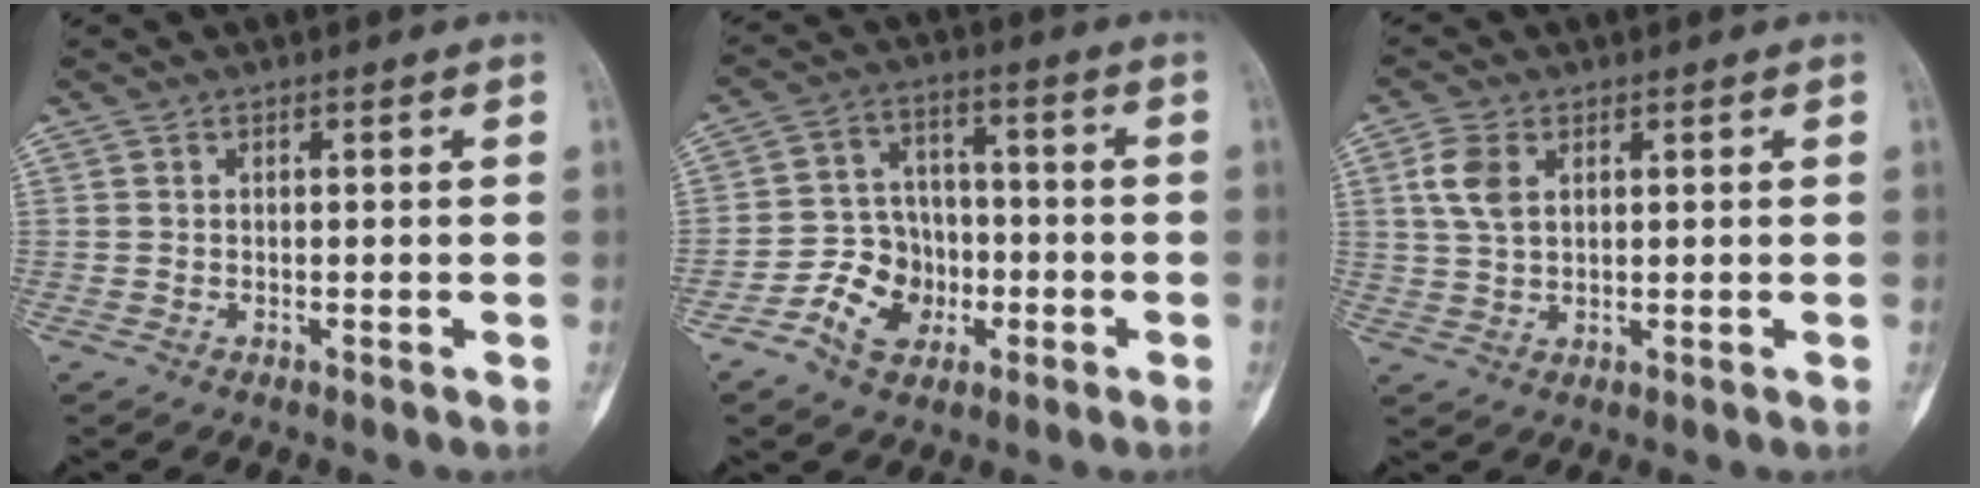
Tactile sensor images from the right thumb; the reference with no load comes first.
{"total": 10.3, "force": [-4.2, 8.2, 4.5], "torque": [-0.039, 0.032, -0.074]}
{"total": 5.5, "force": [1.8, 3.3, 3.9], "torque": [-0.083, 0.002, 0.037]}